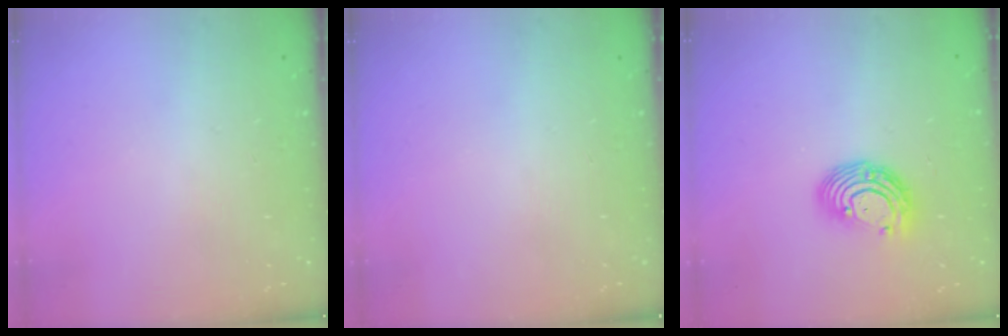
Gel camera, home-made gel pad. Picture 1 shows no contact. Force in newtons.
{"total": 0.0}
{"total": 9.8, "press": 9.7, "slide": 0.9}